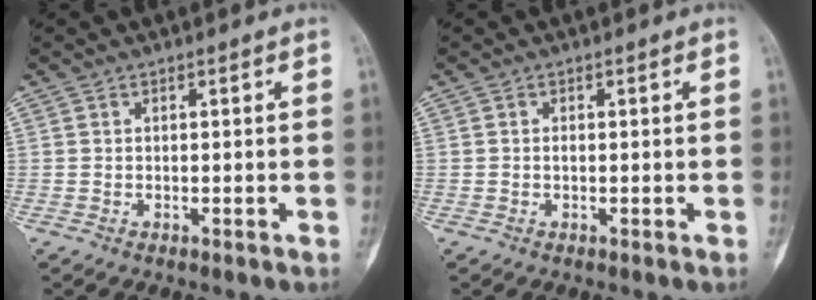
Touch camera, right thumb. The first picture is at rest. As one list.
[{"total": 0.6, "force": [0.0, 0.3, 0.5], "torque": [-0.010, 0.000, -0.001]}]